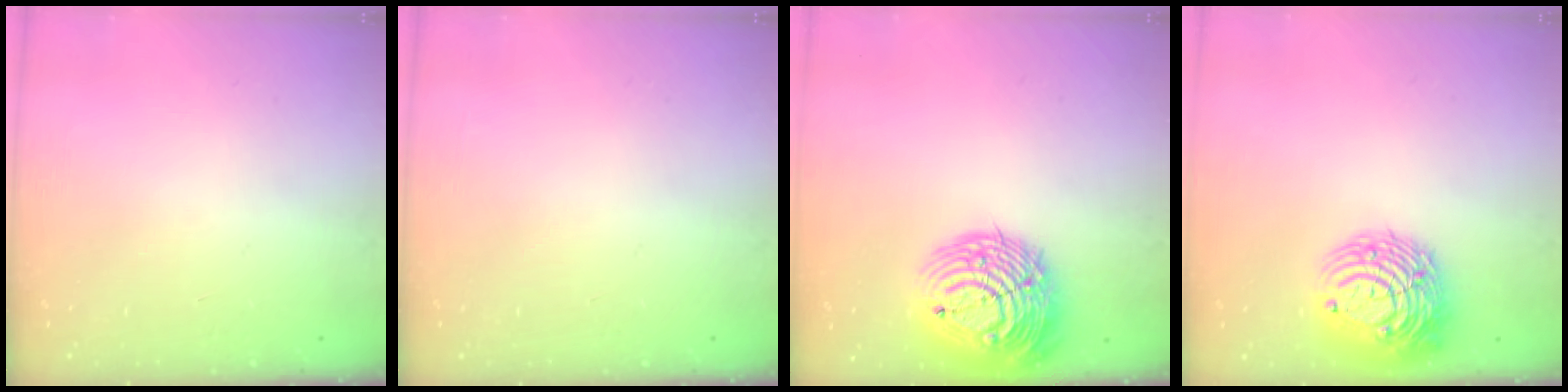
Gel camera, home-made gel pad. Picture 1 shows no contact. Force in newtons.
{"total": 0.0}
{"total": 17.9, "press": 17.8, "slide": 1.9}
{"total": 12.7, "press": 12.7, "slide": 1.3}